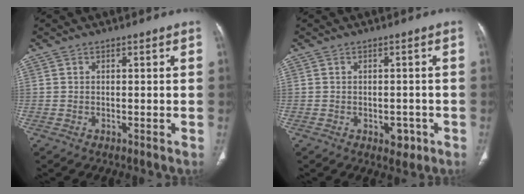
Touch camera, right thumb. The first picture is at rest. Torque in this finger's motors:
{"motor_torque": [1.89, 1.57, 0.12, -0.44, 0.04]}